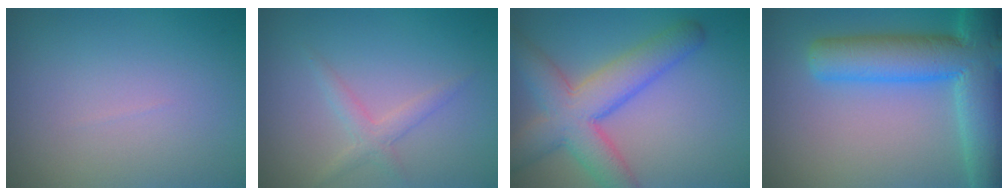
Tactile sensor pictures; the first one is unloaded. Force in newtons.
{"total": 1.7, "press": 1.7, "slide": 0.1}
{"total": 7.2, "press": 7.2, "slide": 0.3}
{"total": 10.3, "press": 10.3, "slide": 0.5}